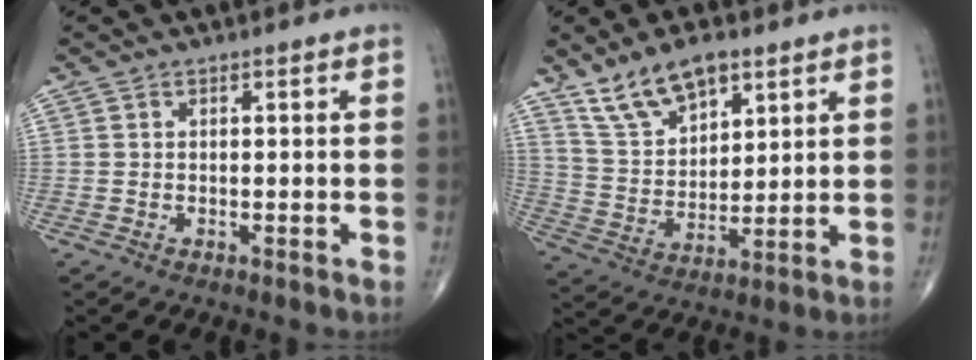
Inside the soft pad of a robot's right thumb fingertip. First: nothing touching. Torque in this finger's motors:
{"motor_torque": [-0.10, 0.24, 0.02, 0.43, 0.17]}